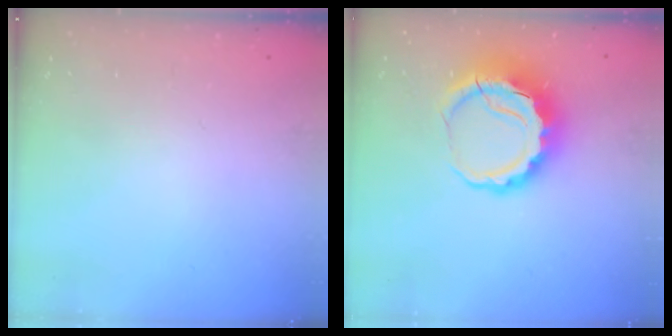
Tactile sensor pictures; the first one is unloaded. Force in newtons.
{"total": 8.5, "press": 8.2, "slide": 2.1}